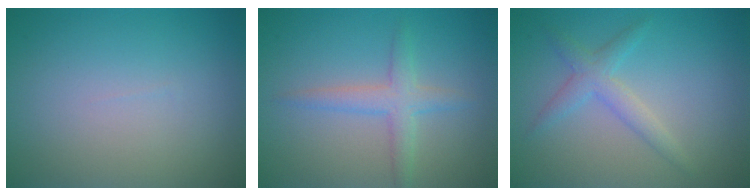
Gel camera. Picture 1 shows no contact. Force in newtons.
{"total": 2.7, "press": 2.7, "slide": 0.1}
{"total": 2.4, "press": 2.4, "slide": 0.2}